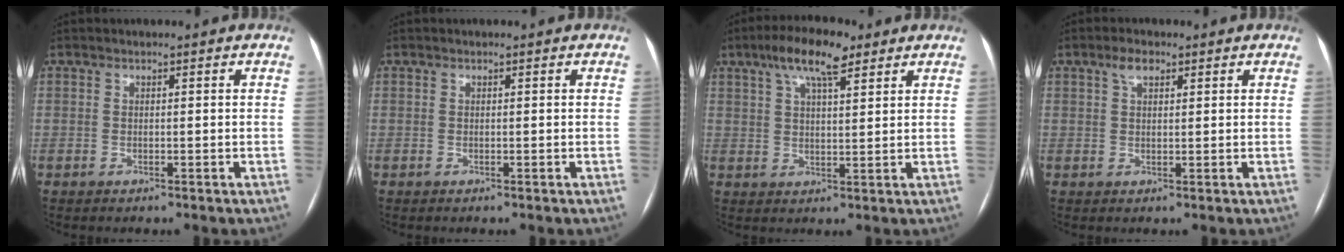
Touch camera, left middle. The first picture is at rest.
{"total": 0.0}
{"total": 8.3, "force": [5.1, 2.1, 6.2], "torque": [-0.117, 0.018, 0.086]}
{"total": 2.6, "force": [1.5, 1.2, 1.7], "torque": [-0.039, 0.009, 0.030]}